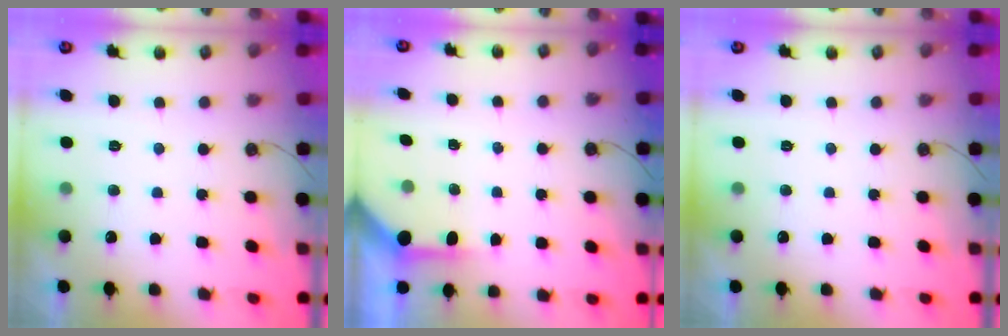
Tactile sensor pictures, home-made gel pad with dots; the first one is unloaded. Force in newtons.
{"total": 3.9, "press": 3.9, "slide": 0.4}
{"total": 0.0}